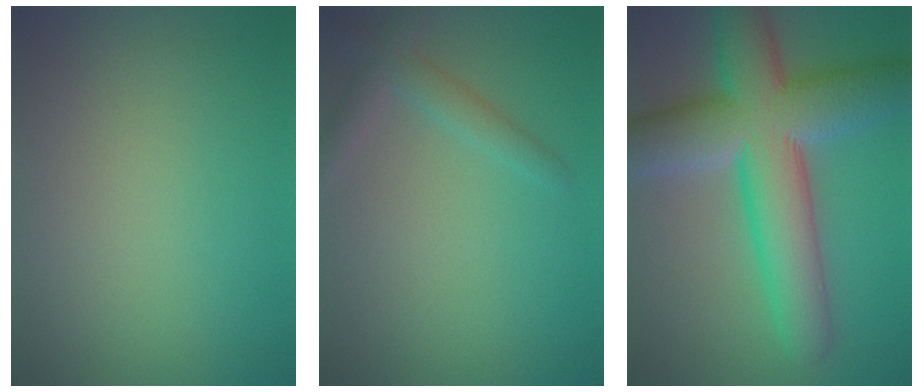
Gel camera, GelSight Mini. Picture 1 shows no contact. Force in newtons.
{"total": 2.4, "press": 2.3, "slide": 0.1}
{"total": 12.1, "press": 12.1, "slide": 0.4}